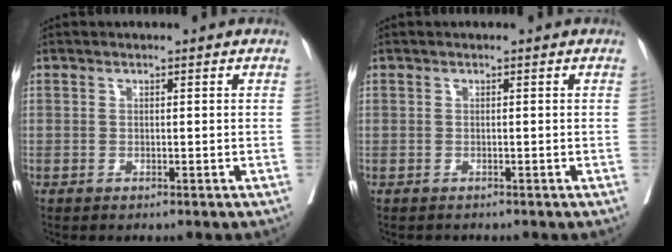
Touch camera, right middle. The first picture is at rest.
{"total": 0.6, "force": [-0.4, 0.4, -0.1], "torque": [-0.007, 0.002, -0.010]}